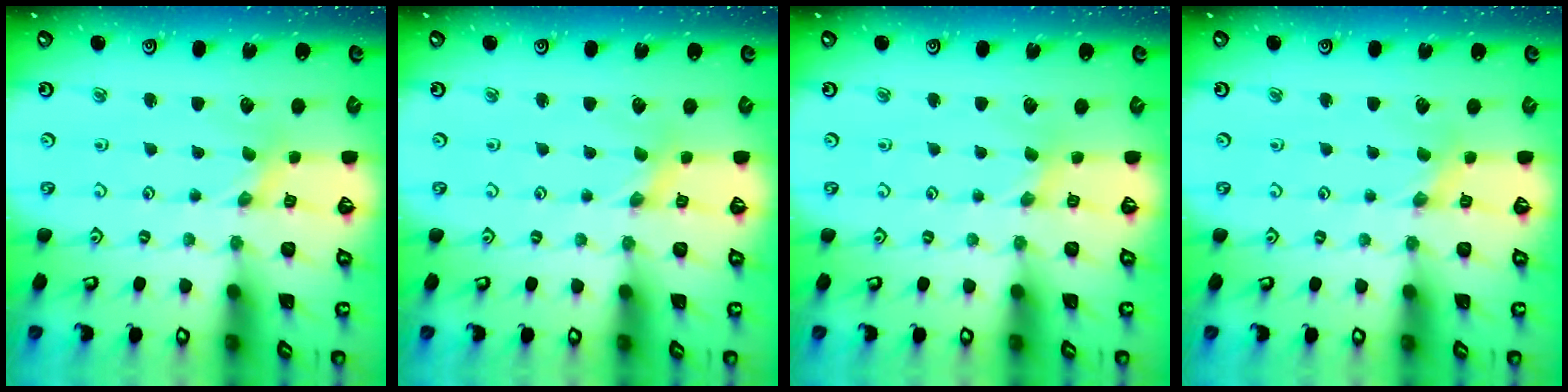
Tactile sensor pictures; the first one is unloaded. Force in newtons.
{"total": 0.0}
{"total": 1.7, "press": 1.7, "slide": 0.4}
{"total": 2.5, "press": 2.4, "slide": 0.4}